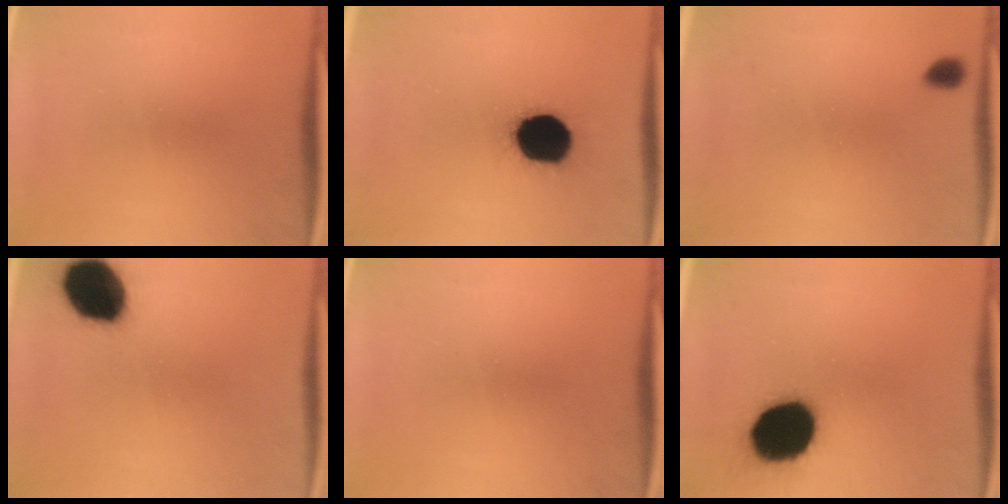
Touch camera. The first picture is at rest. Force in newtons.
{"total": 19.7}
{"total": 1.3}
{"total": 15.9}
{"total": 0.0}
{"total": 19.4}